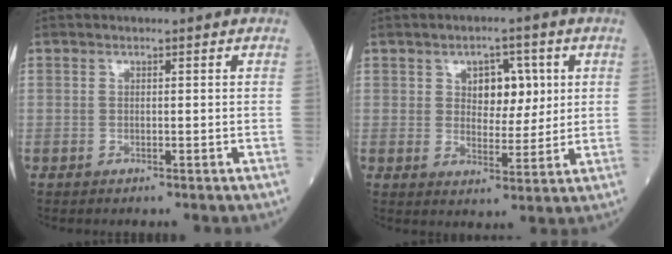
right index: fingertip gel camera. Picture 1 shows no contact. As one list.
[{"total": 6.1, "force": [2.0, 3.6, 4.5], "torque": [-0.059, 0.011, 0.032]}]